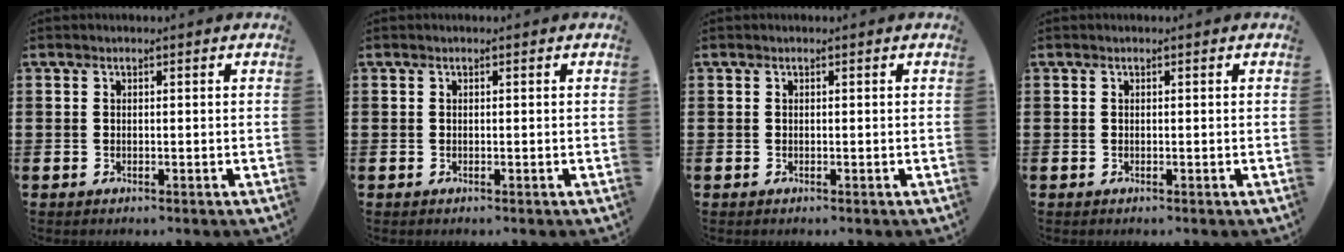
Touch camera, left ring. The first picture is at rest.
{"total": 0.0}
{"total": 0.0}
{"total": 0.0}